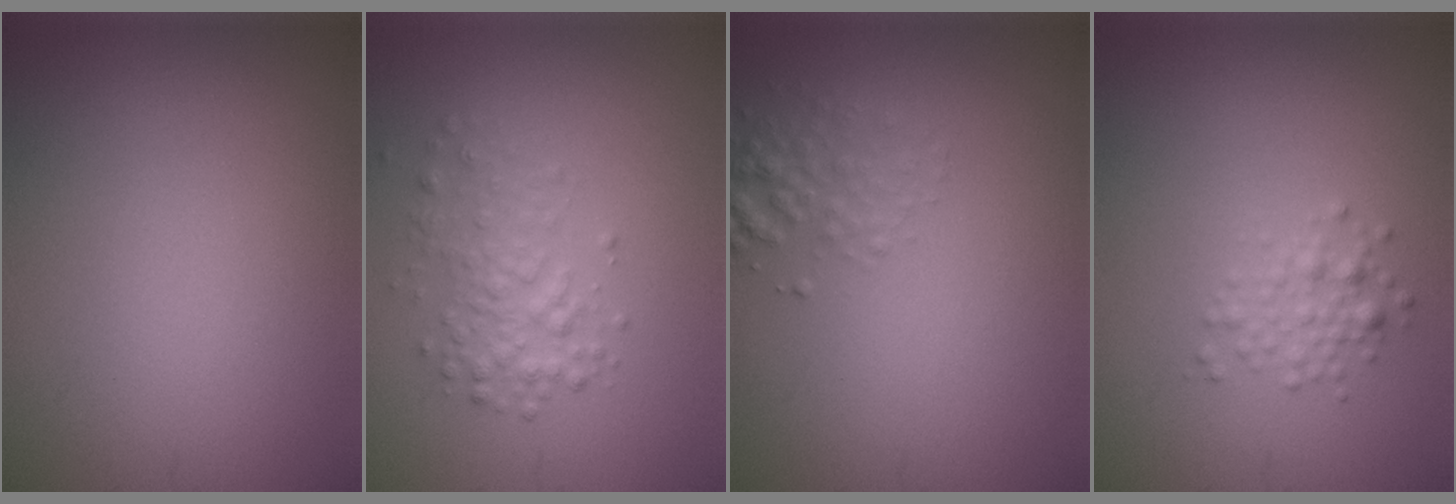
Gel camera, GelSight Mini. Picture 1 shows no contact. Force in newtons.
{"total": 2.5, "press": 2.5, "slide": 0.1}
{"total": 1.8, "press": 1.8, "slide": 0.1}
{"total": 1.7, "press": 1.7, "slide": 0.1}